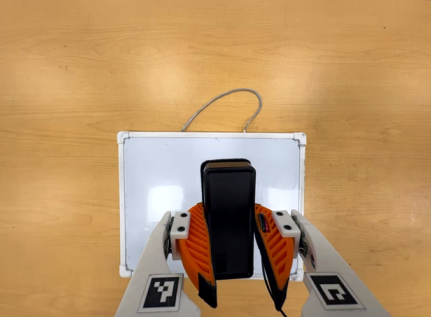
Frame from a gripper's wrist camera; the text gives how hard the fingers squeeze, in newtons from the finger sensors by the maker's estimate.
{"total": 7.2, "left": 6.5, "right": 7.9}